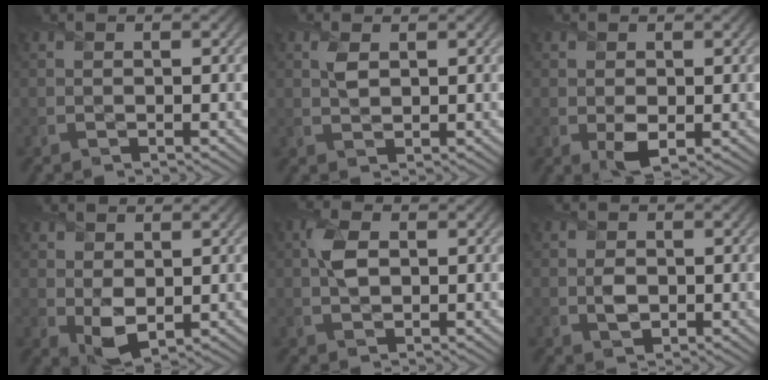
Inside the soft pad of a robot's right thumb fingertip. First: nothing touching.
{"total": 1.9, "force": [0.8, 1.0, 1.3], "torque": [-0.033, 0.002, 0.016]}
{"total": 2.6, "force": [-0.3, 1.8, 1.9], "torque": [-0.040, -0.011, -0.003]}
{"total": 4.0, "force": [0.6, 2.9, 2.7], "torque": [-0.064, -0.013, 0.014]}
{"total": 3.5, "force": [0.6, 2.1, 2.7], "torque": [-0.067, 0.007, 0.008]}
{"total": 2.3, "force": [-0.2, 1.9, 1.3], "torque": [-0.029, -0.008, -0.007]}